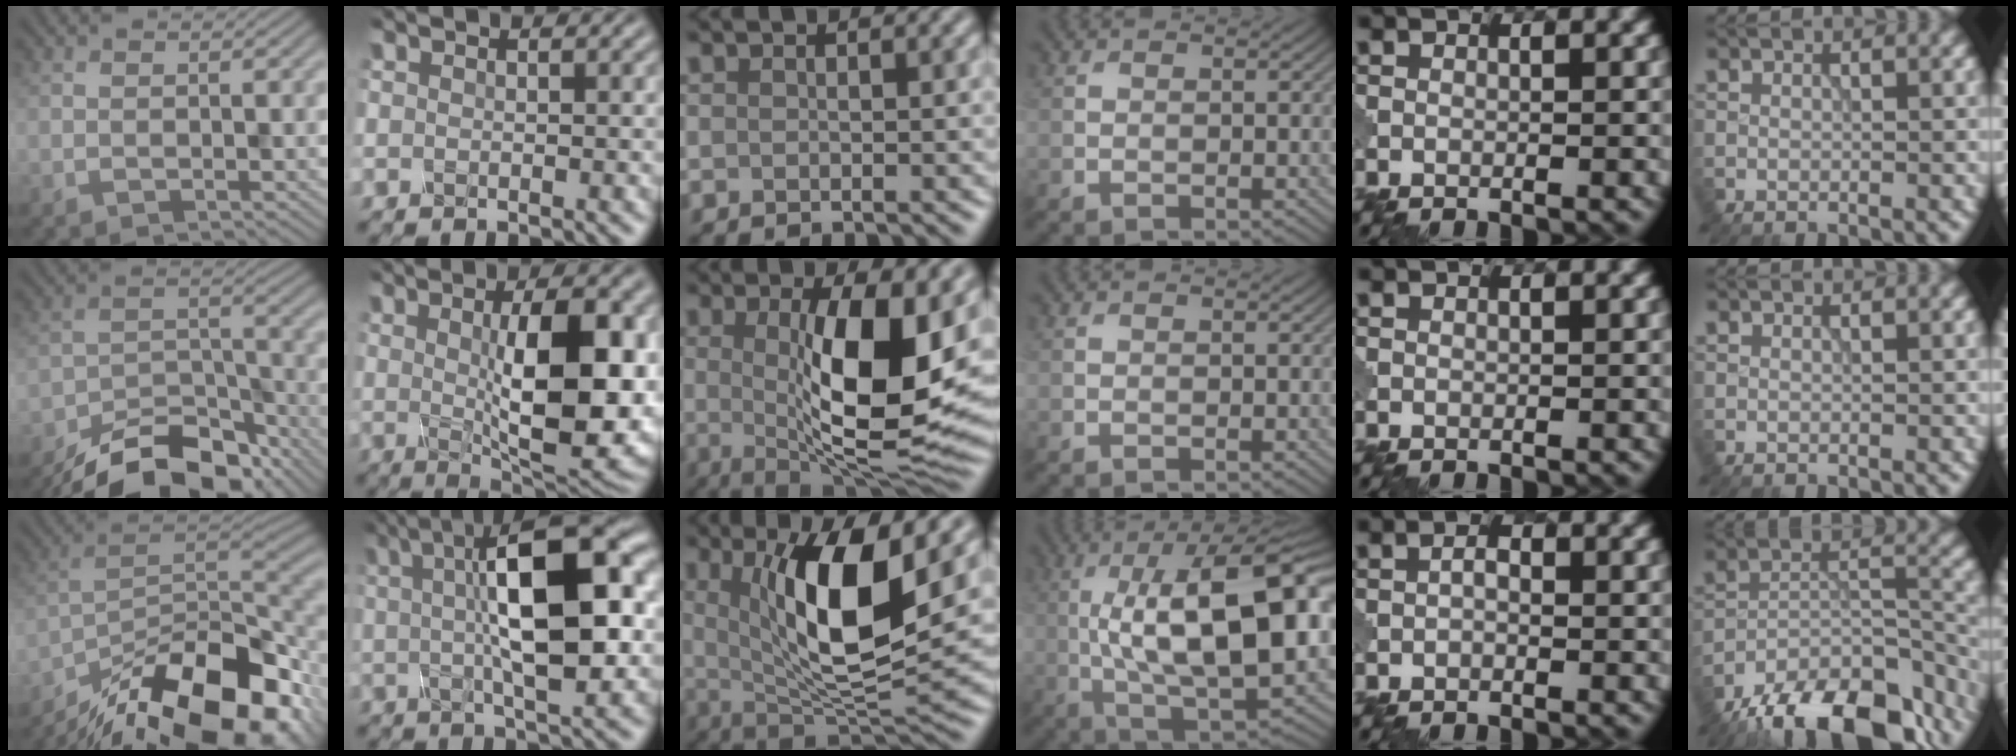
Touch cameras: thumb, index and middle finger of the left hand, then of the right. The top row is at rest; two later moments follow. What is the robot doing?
{"motion": "disassemble", "object": "glue stick"}